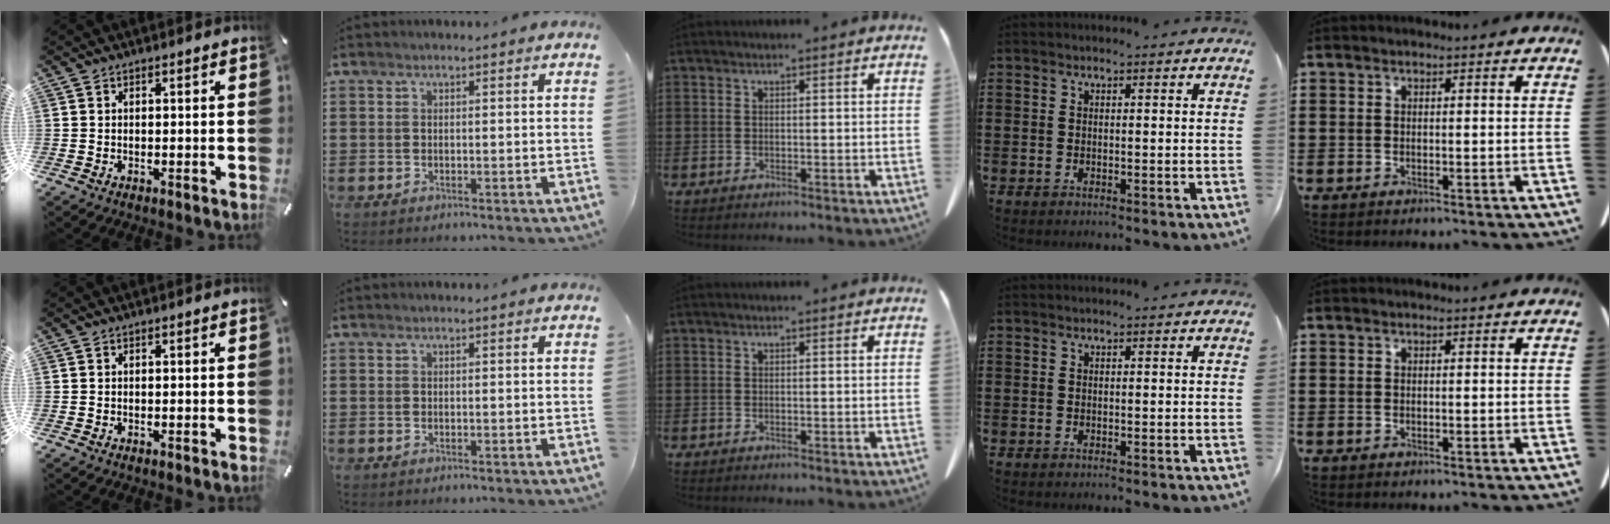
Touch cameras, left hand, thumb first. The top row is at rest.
{}